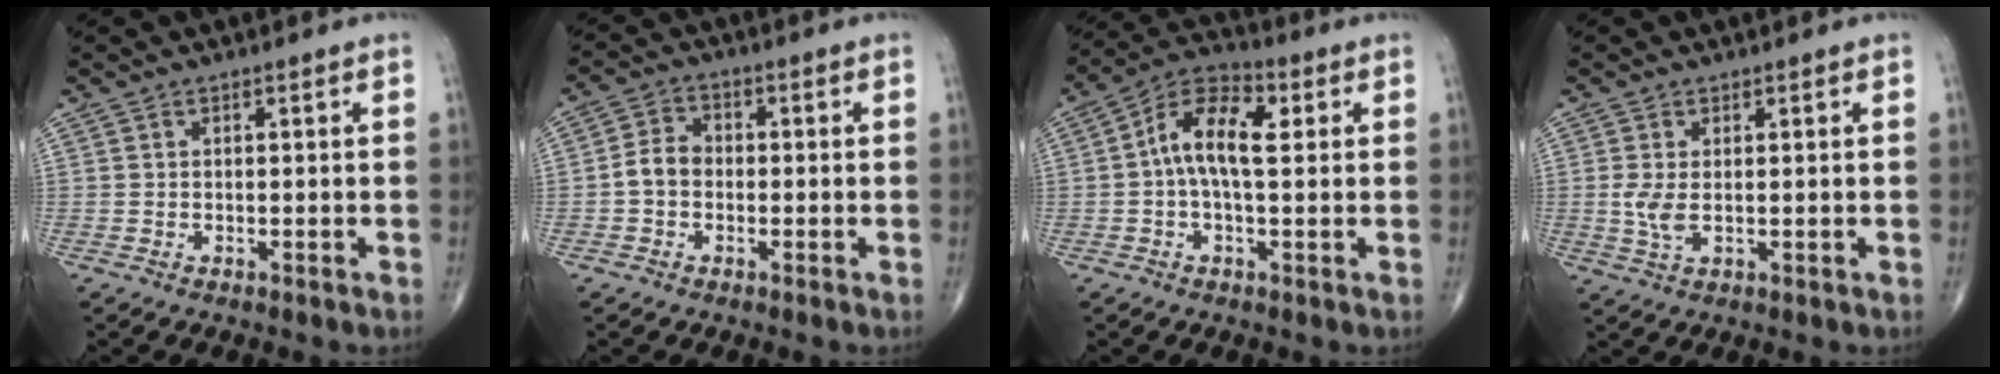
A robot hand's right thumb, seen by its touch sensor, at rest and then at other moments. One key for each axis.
{"total": 4.6, "fx": -0.9, "fy": 3.5, "fz": 2.8, "tx": -0.044, "ty": 0.017, "tz": -0.026}
{"total": 10.6, "fx": 1.4, "fy": 5.2, "fz": 9.1, "tx": -0.155, "ty": 0.031, "tz": 0.014}
{"total": 3.5, "fx": 0.2, "fy": 1.6, "fz": 3.1, "tx": -0.074, "ty": -0.008, "tz": 0.008}